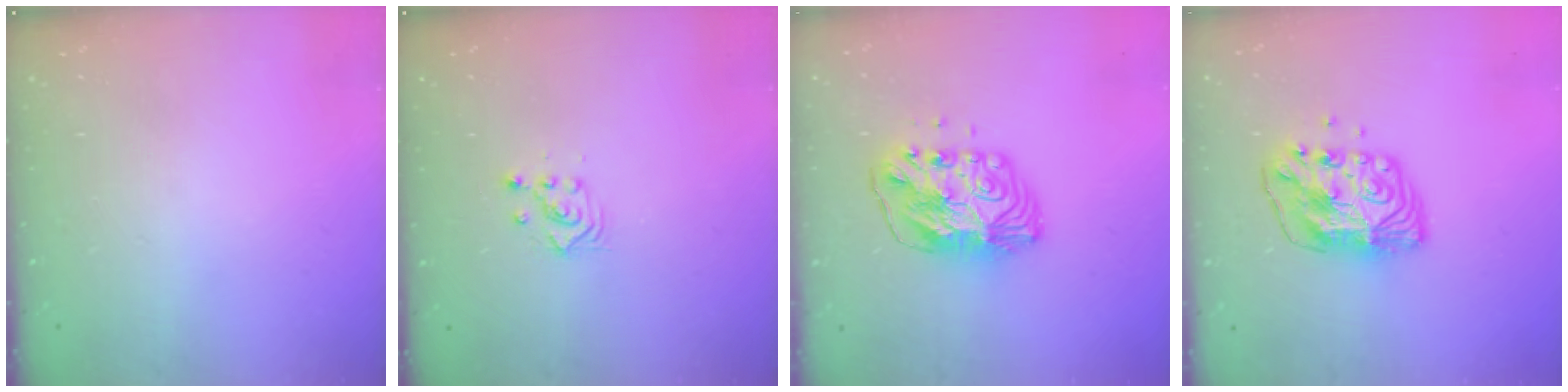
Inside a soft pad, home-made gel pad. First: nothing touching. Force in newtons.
{"total": 2.3, "press": 2.3, "slide": 0.2}
{"total": 10.8, "press": 10.8, "slide": 1.0}
{"total": 10.2, "press": 10.2, "slide": 0.9}